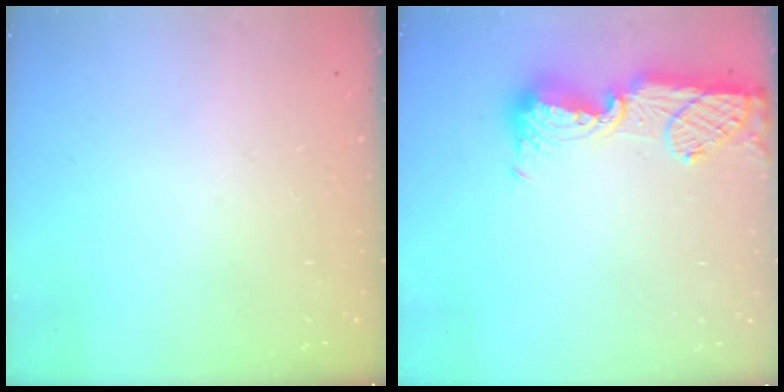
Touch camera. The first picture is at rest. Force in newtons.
{"total": 13.9, "press": 13.8, "slide": 1.2}